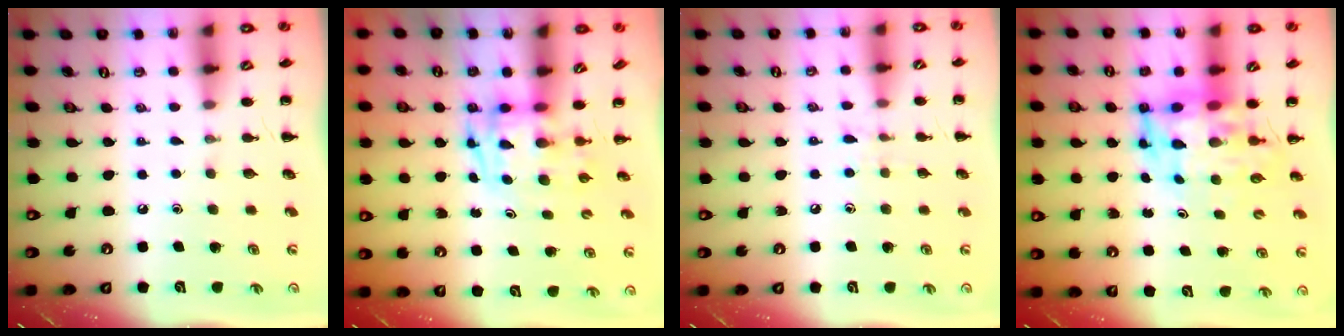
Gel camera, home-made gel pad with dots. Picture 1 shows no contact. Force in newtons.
{"total": 3.2, "press": 3.2, "slide": 0.6}
{"total": 6.3, "press": 5.9, "slide": 2.2}
{"total": 7.1, "press": 6.8, "slide": 2.2}